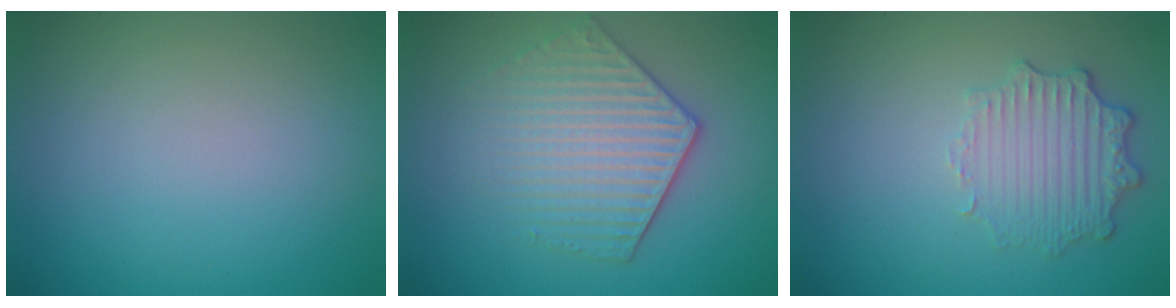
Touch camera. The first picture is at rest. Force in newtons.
{"total": 4.5, "press": 3.8, "slide": 2.3}
{"total": 3.5, "press": 2.9, "slide": 2.0}